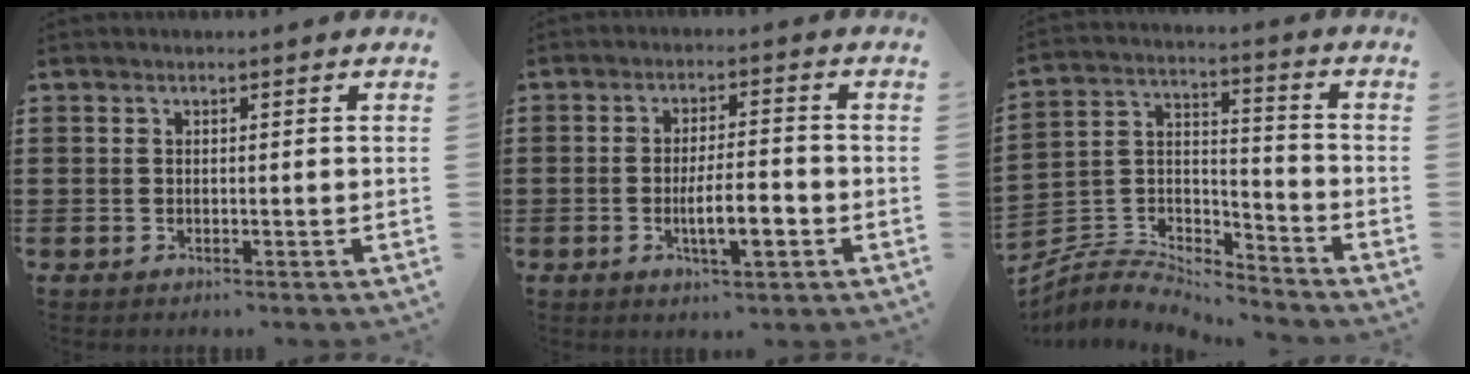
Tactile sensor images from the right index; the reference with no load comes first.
{"total": 6.6, "force": [-2.1, 1.7, 6.0], "torque": [-0.112, -0.004, -0.040]}
{"total": 5.5, "force": [-5.4, 1.1, 0.2], "torque": [-0.016, -0.001, -0.113]}